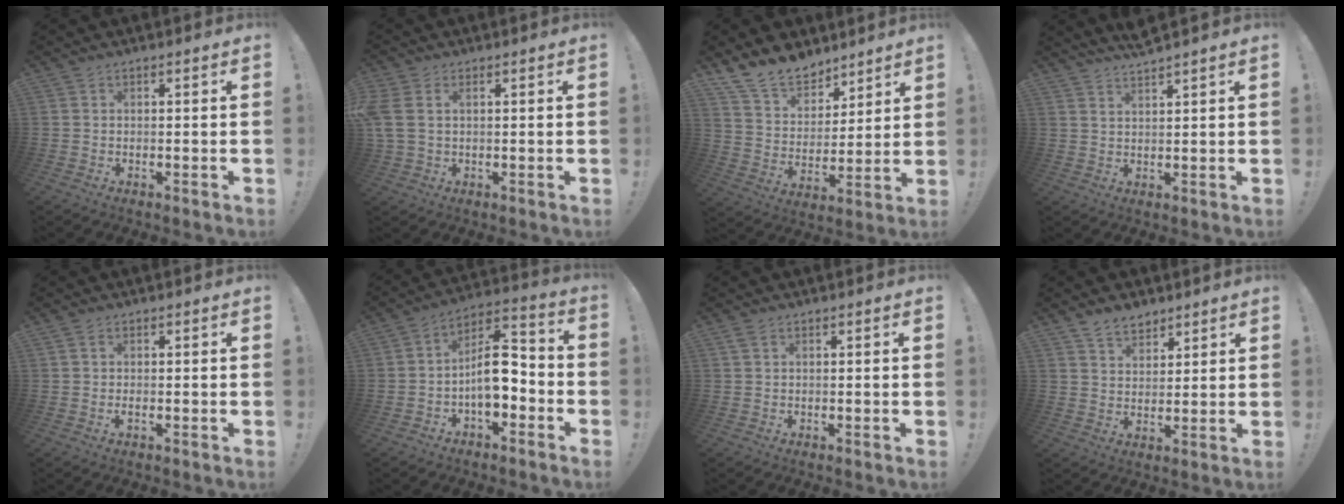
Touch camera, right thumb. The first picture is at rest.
{"total": 4.7, "force": [1.5, 3.2, 3.1], "torque": [-0.077, 0.003, 0.029]}
{"total": 14.2, "force": [11.6, 7.3, 3.5], "torque": [-0.074, -0.088, 0.223]}
{"total": 3.6, "force": [3.3, -0.3, 1.3], "torque": [-0.025, -0.019, 0.058]}
{"total": 1.1, "force": [-0.1, 0.5, 1.0], "torque": [-0.014, -0.001, -0.003]}
{"total": 12.6, "force": [-3.0, 7.2, 9.9], "torque": [-0.166, 0.027, -0.047]}
{"total": 1.2, "force": [0.6, 0.6, 0.8], "torque": [-0.015, 0.004, 0.010]}
{"total": 6.5, "force": [5.1, 3.5, 1.8], "torque": [-0.023, -0.031, 0.096]}